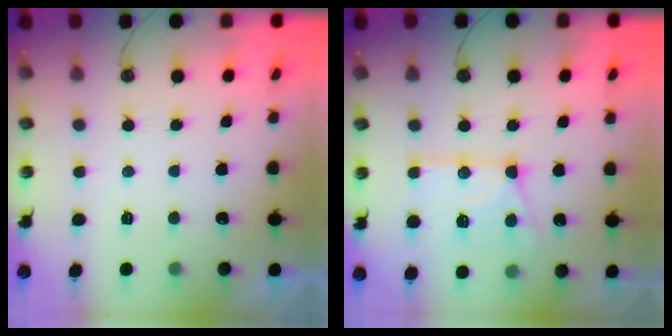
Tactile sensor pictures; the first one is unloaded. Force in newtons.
{"total": 14.9, "press": 14.8, "slide": 1.6}